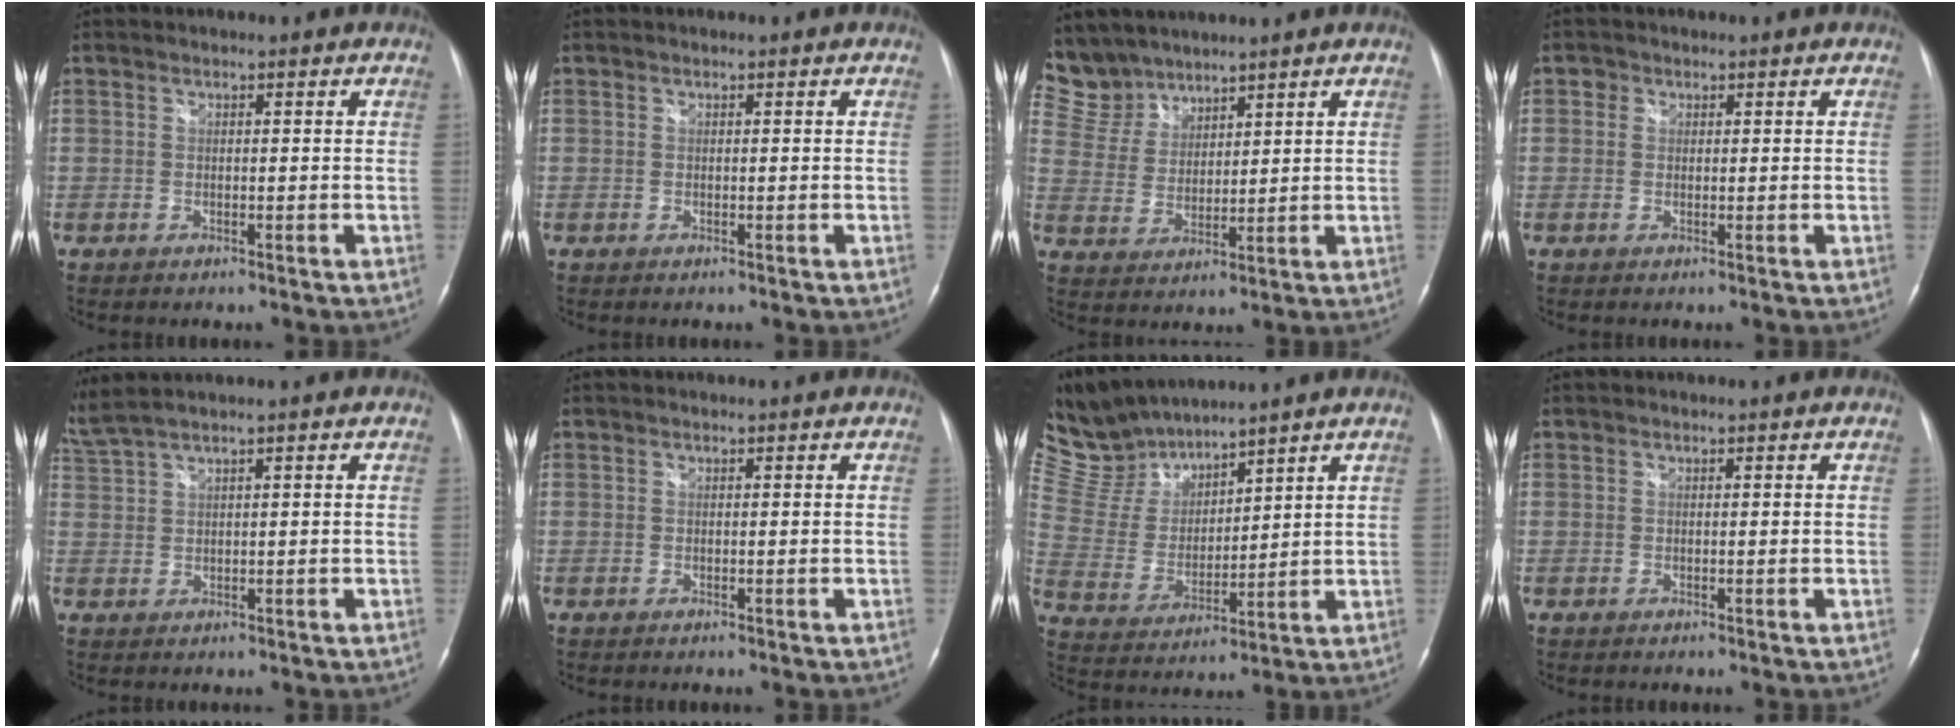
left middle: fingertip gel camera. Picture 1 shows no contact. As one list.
[{"total": 0.0}, {"total": 7.9, "force": [7.2, 3.1, -0.1], "torque": [-0.007, 0.013, 0.160]}, {"total": 1.2, "force": [0.4, 1.1, 0.2], "torque": [0.006, 0.005, 0.002]}, {"total": 4.2, "force": [3.4, -0.7, 2.3], "torque": [-0.068, 0.027, 0.079]}, {"total": 0.0}, {"total": 9.7, "force": [9.5, 1.7, 1.1], "torque": [-0.047, 0.012, 0.212]}, {"total": 0.0}]